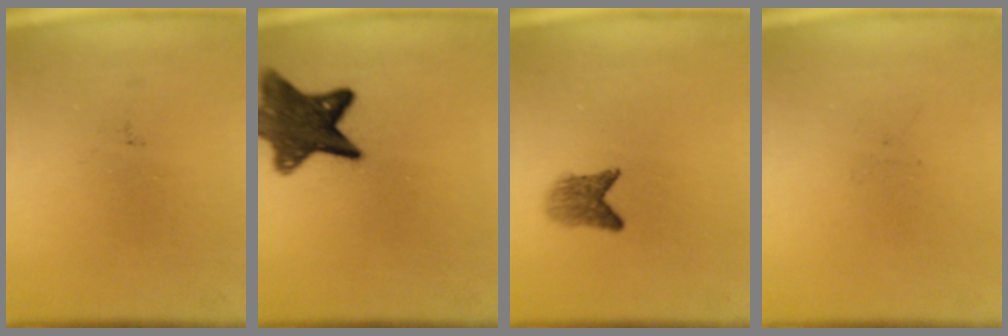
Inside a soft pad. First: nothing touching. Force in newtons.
{"total": 11.5}
{"total": 2.8}
{"total": 0.0}